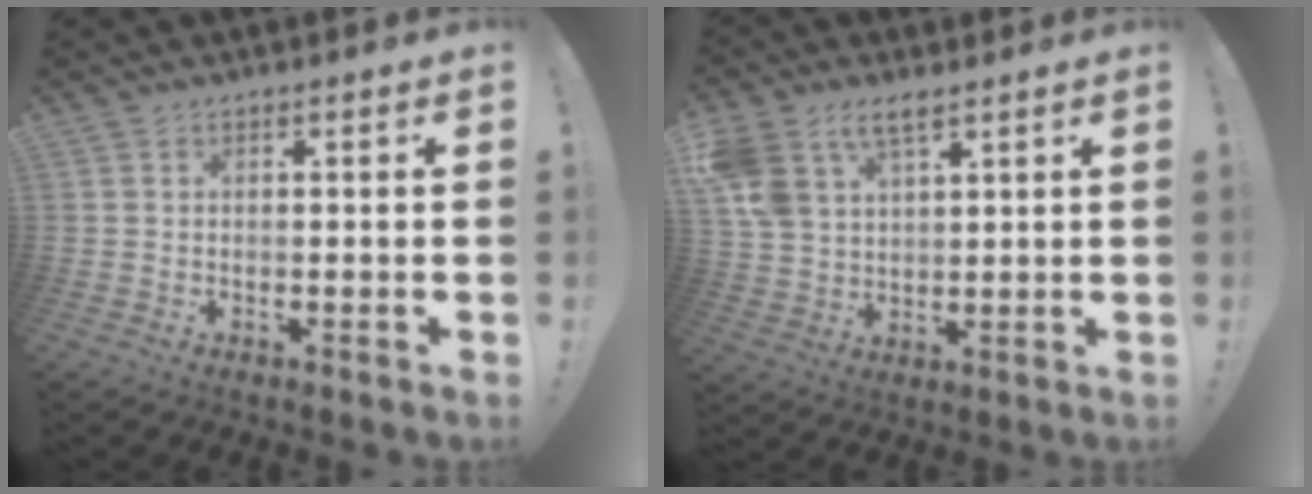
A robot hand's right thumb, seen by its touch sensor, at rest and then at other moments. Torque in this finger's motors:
{"motor_torque": [0.75, 2.33, 1.47, 0.51, 0.10]}